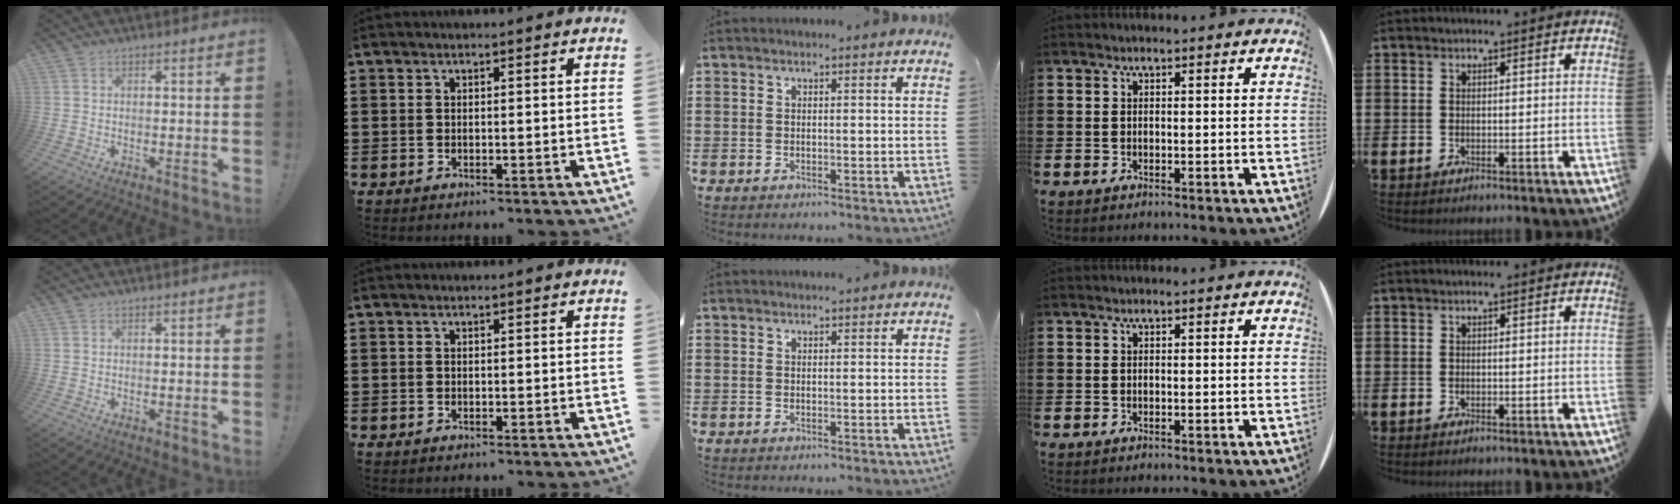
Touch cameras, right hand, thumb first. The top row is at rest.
{}